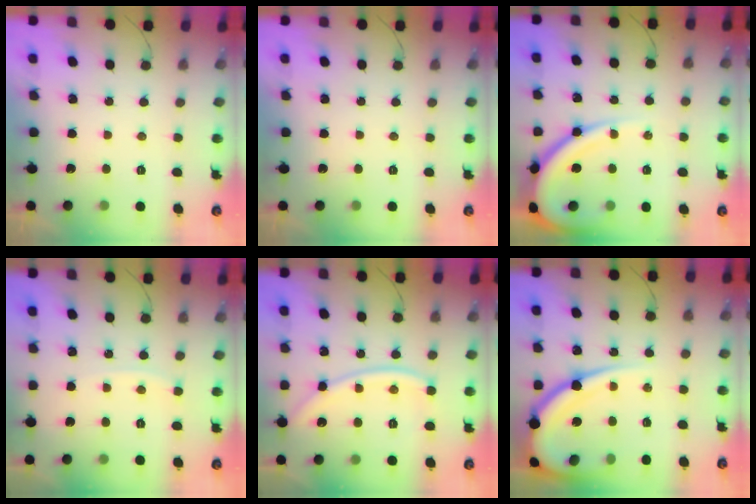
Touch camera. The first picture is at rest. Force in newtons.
{"total": 0.0}
{"total": 14.9, "press": 14.8, "slide": 1.5}
{"total": 2.8, "press": 2.7, "slide": 0.3}
{"total": 12.0, "press": 11.9, "slide": 1.4}
{"total": 17.3, "press": 17.2, "slide": 1.8}